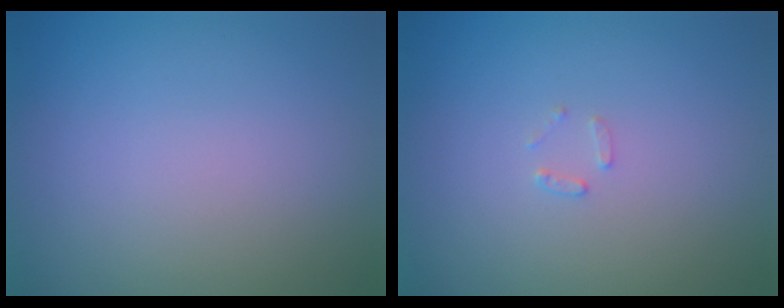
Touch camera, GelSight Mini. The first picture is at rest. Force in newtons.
{"total": 0.9, "press": 0.9, "slide": 0.2}